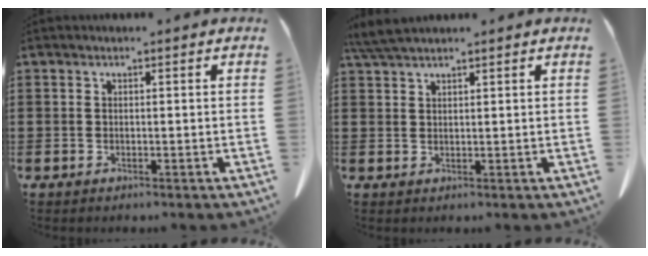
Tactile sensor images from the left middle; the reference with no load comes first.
{"total": 3.5, "force": [3.0, 0.3, 1.8], "torque": [-0.044, -0.003, 0.058]}